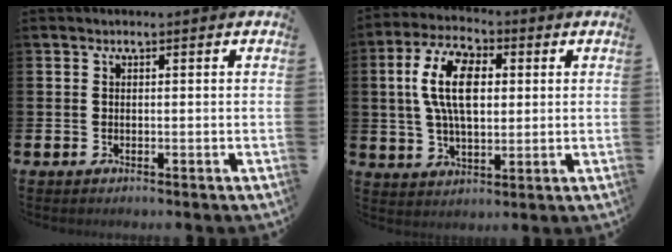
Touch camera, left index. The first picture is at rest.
{"total": 10.0, "force": [2.6, 5.5, 8.0], "torque": [-0.159, 0.013, 0.044]}